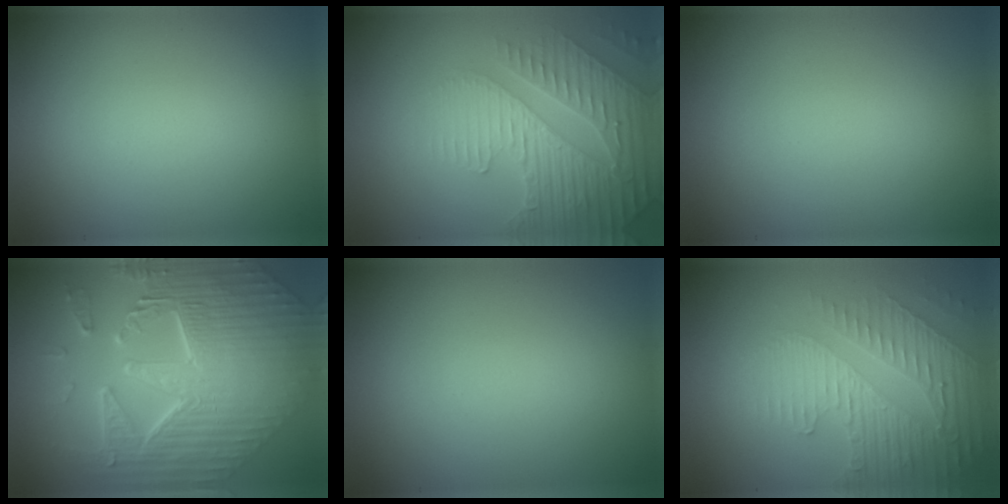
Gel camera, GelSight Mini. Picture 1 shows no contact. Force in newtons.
{"total": 4.5, "press": 4.3, "slide": 1.2}
{"total": 0.0}
{"total": 10.7, "press": 7.3, "slide": 7.8}
{"total": 0.0}
{"total": 3.9, "press": 3.7, "slide": 1.2}